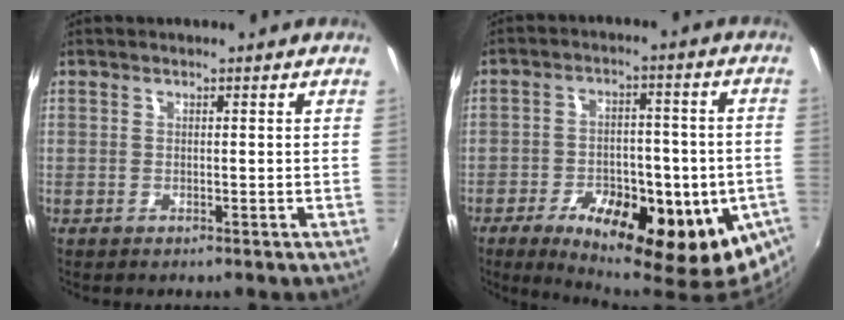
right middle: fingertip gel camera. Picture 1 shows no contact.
{"total": 23.2, "force": [-10.5, 10.4, 17.9], "torque": [-0.295, -0.039, -0.130]}